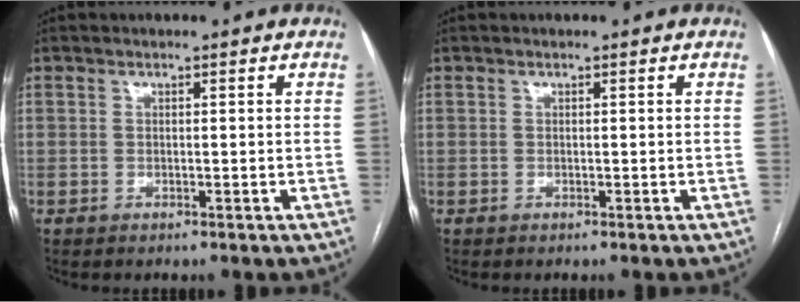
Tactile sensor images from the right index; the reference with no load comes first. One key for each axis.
{"total": 0.0}